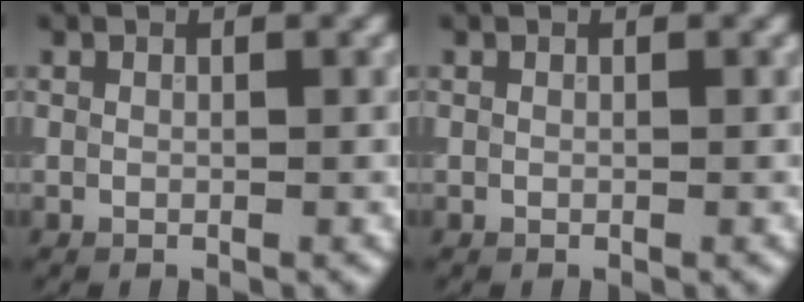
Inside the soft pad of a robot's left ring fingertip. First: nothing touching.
{"total": 0.0}